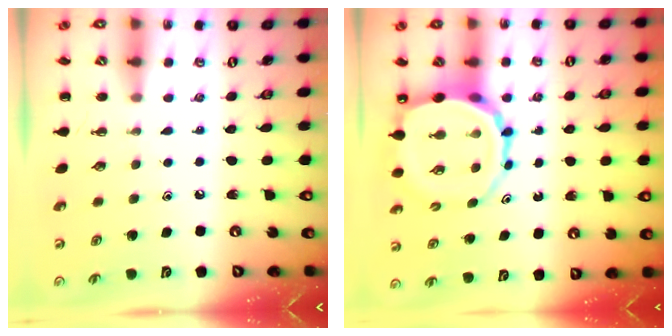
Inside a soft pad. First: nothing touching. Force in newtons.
{"total": 12.8, "press": 12.3, "slide": 3.5}